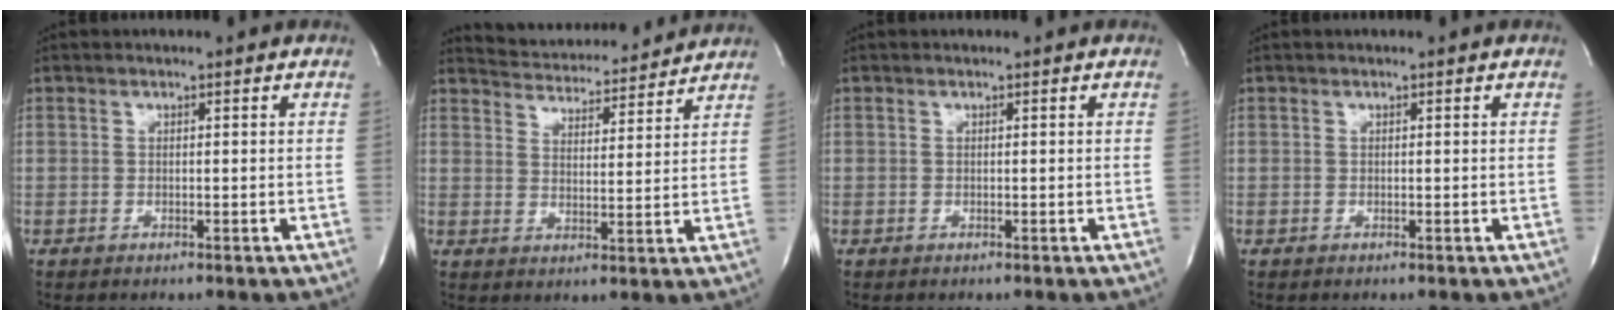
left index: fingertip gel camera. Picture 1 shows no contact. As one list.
[{"total": 12.1, "force": [11.8, 1.4, 2.2], "torque": [-0.037, 0.007, 0.167]}, {"total": 0.0}, {"total": 0.0}]